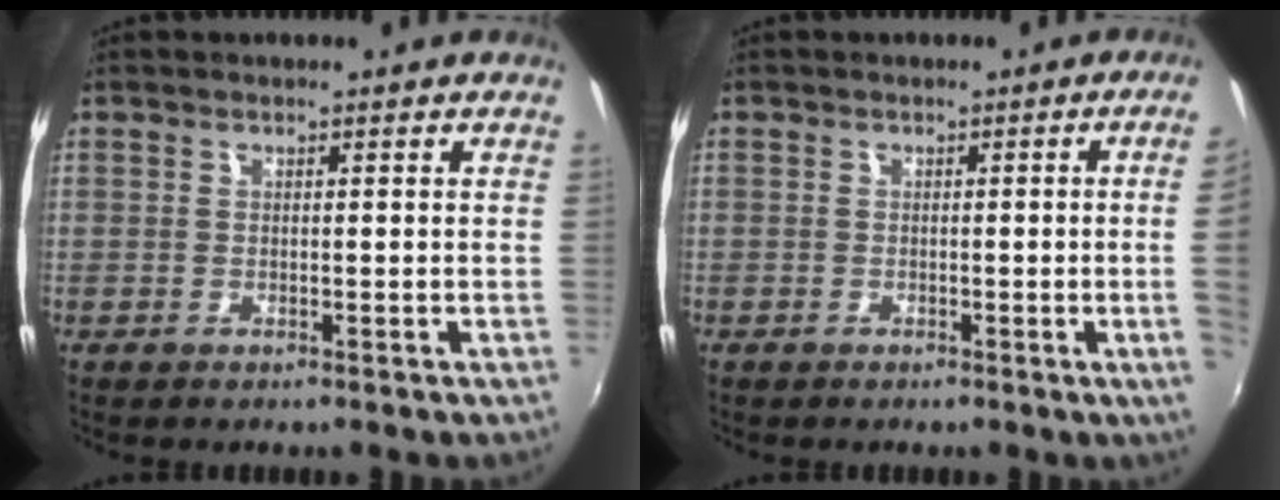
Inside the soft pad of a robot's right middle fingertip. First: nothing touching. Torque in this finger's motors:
{"motor_torque": [1.03, -1.11, -0.25, -0.21]}